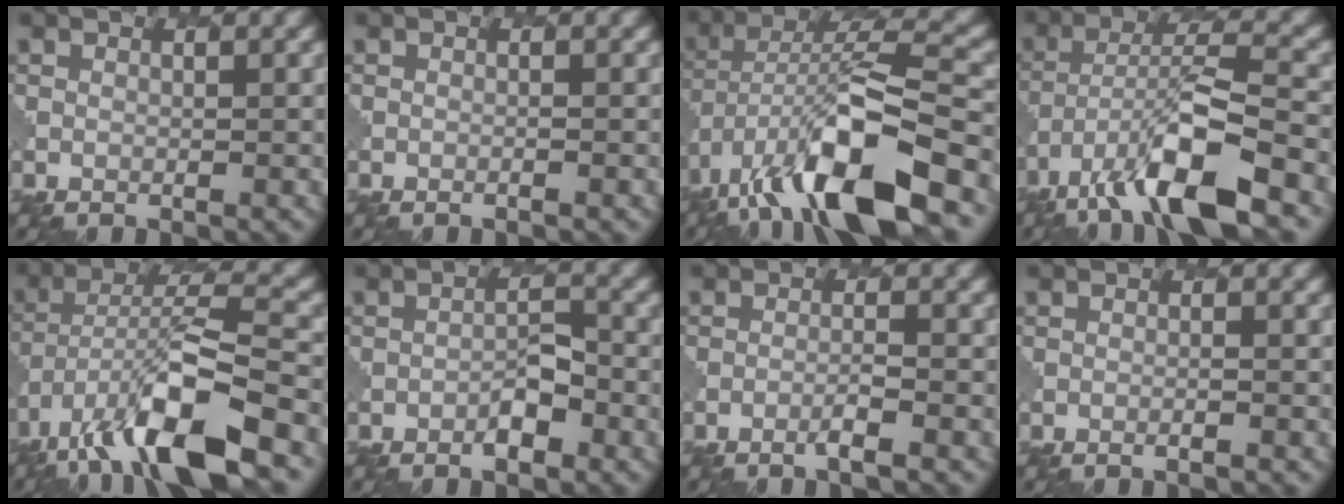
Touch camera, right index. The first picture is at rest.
{"total": 0.5, "force": [-0.3, 0.1, 0.4], "torque": [-0.001, 0.000, -0.010]}
{"total": 12.8, "force": [-6.4, 4.1, 10.3], "torque": [-0.185, 0.011, -0.109]}
{"total": 10.1, "force": [-6.2, 2.4, 7.6], "torque": [-0.134, 0.007, -0.115]}
{"total": 11.4, "force": [-6.5, 3.1, 8.8], "torque": [-0.155, 0.009, -0.118]}
{"total": 2.2, "force": [-1.3, 0.7, 1.6], "torque": [-0.023, 0.008, -0.022]}
{"total": 1.7, "force": [-1.0, 0.1, 1.4], "torque": [-0.019, 0.006, -0.024]}
{"total": 0.8, "force": [-0.5, 0.1, 0.6], "torque": [-0.003, 0.003, -0.012]}